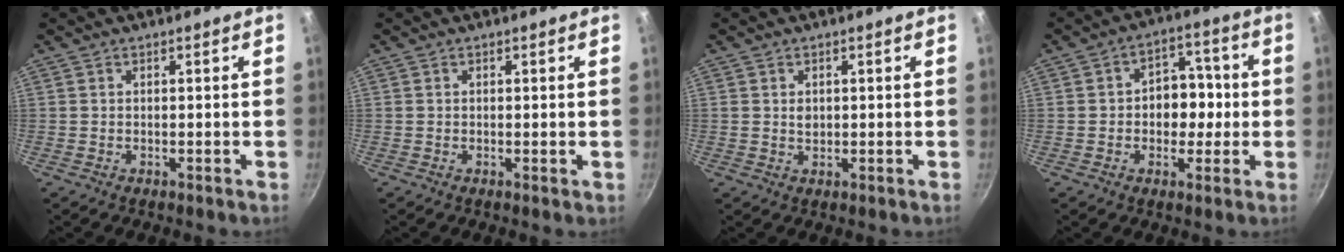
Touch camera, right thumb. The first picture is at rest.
{"total": 0.0}
{"total": 1.6, "force": [0.3, 1.2, 1.0], "torque": [-0.014, 0.000, 0.005]}
{"total": 9.1, "force": [-0.4, 6.9, 5.9], "torque": [-0.026, 0.019, -0.013]}